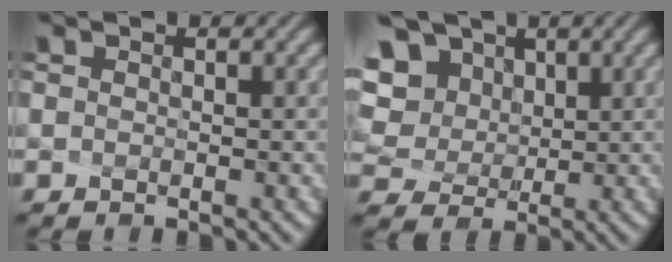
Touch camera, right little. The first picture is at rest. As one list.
[{"total": 10.0, "force": [4.7, 7.4, 4.7], "torque": [-0.127, 0.022, 0.095]}]